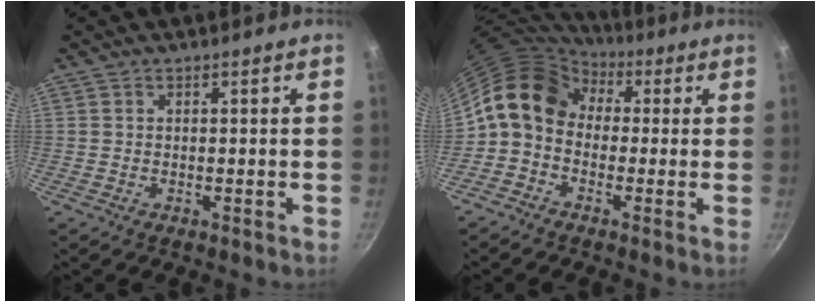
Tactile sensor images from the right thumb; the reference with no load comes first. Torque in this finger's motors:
{"motor_torque": [1.18, 1.52, 0.51, -0.58, 0.11]}